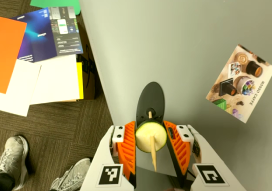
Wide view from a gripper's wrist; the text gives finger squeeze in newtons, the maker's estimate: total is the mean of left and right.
{"total": 9.2, "left": 9.5, "right": 8.8}